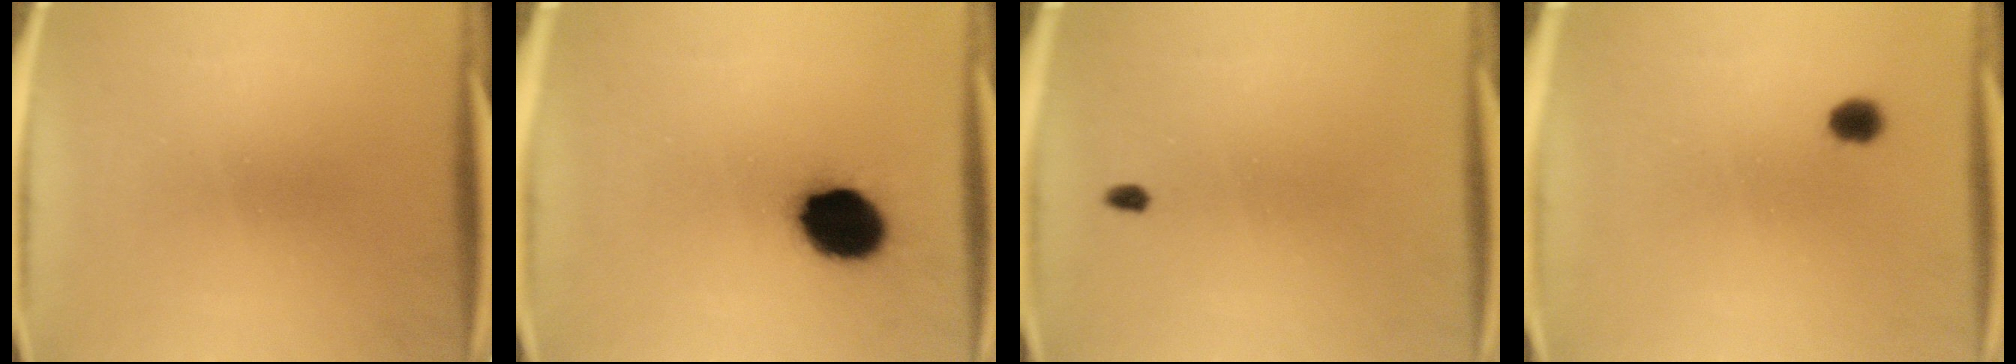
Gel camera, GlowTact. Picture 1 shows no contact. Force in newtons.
{"total": 13.0}
{"total": 1.1}
{"total": 3.1}